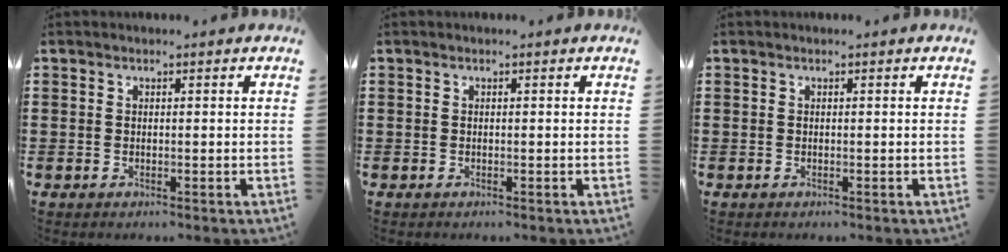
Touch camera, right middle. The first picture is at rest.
{"total": 0.0}
{"total": 0.0}